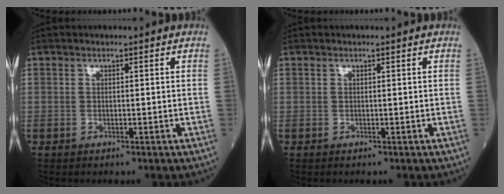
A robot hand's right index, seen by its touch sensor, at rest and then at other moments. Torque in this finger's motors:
{"motor_torque": [-0.08, 0.08, 0.06, 0.01]}